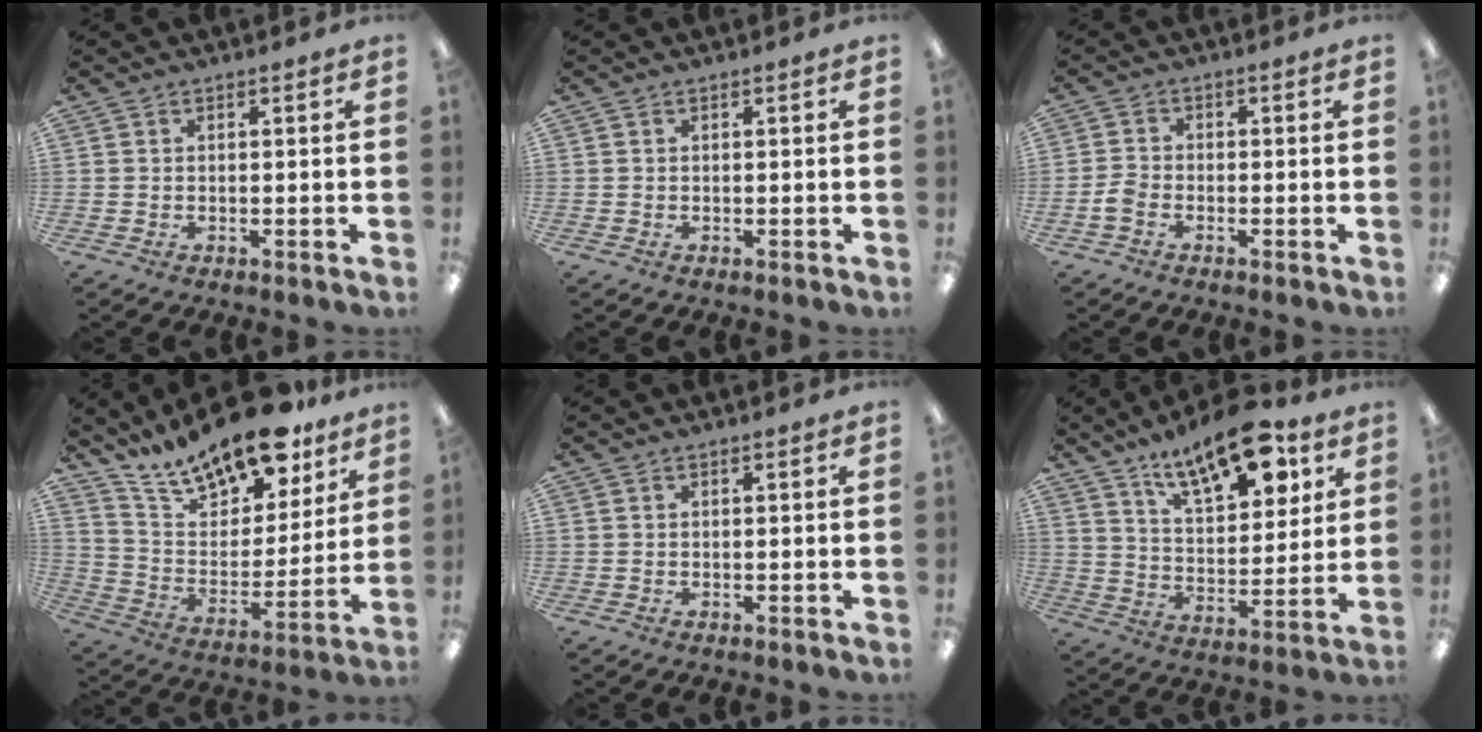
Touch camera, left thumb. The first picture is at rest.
{"total": 0.0}
{"total": 2.8, "force": [-1.5, 1.7, 1.7], "torque": [-0.034, 0.004, -0.028]}
{"total": 18.3, "force": [15.3, 6.4, 7.7], "torque": [-0.143, -0.105, 0.270]}
{"total": 0.0}
{"total": 17.0, "force": [12.1, 6.7, 10.0], "torque": [-0.150, -0.064, 0.202]}